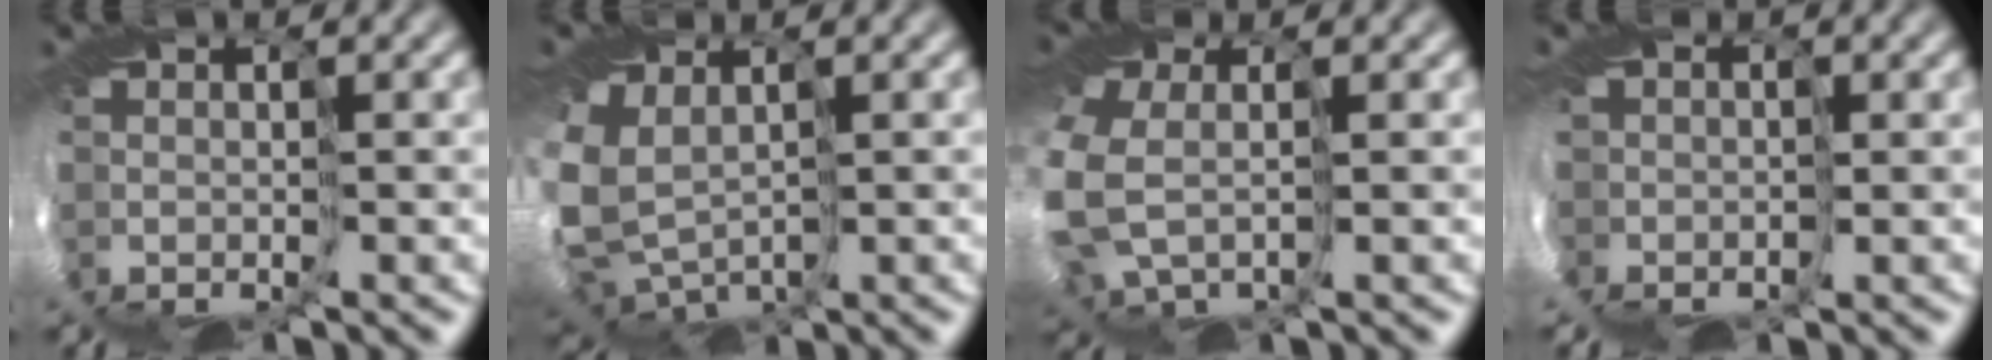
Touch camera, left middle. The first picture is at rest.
{"total": 8.8, "force": [0.4, 7.1, 5.2], "torque": [-0.157, -0.031, 0.052]}
{"total": 6.5, "force": [-1.0, 4.9, 4.0], "torque": [-0.165, -0.026, 0.001]}
{"total": 8.5, "force": [-2.6, 7.3, 3.5], "torque": [-0.093, -0.020, -0.051]}